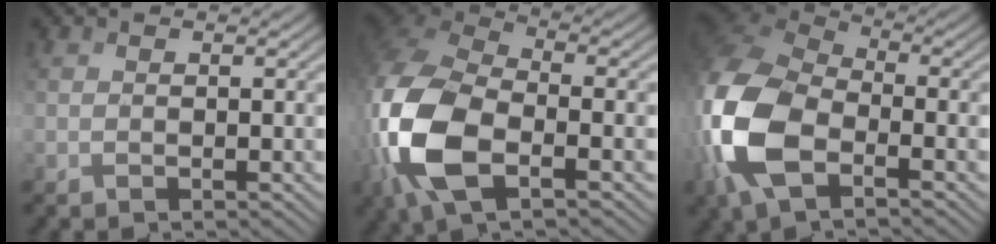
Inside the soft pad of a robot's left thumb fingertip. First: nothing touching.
{"total": 13.5, "force": [-3.7, 6.8, 11.1], "torque": [-0.301, -0.018, -0.080]}
{"total": 14.1, "force": [-4.3, 7.4, 11.2], "torque": [-0.306, -0.013, -0.089]}